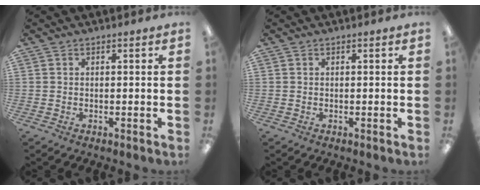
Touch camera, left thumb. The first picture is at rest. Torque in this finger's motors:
{"motor_torque": [0.00, 0.00, 0.04, -0.11, 0.00]}